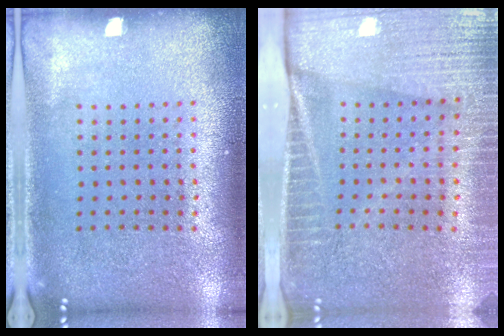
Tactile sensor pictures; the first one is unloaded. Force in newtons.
{"total": 4.2, "press": 3.6, "slide": 2.1}